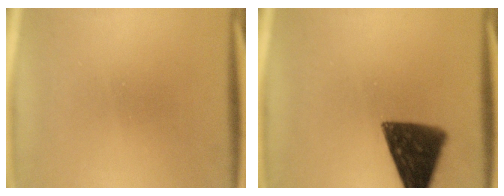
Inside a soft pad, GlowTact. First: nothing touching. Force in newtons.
{"total": 12.4}